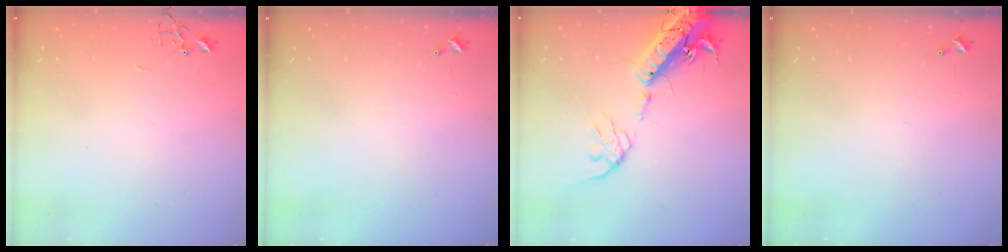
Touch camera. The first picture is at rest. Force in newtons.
{"total": 0.0}
{"total": 18.1, "press": 17.7, "slide": 3.8}
{"total": 0.0}